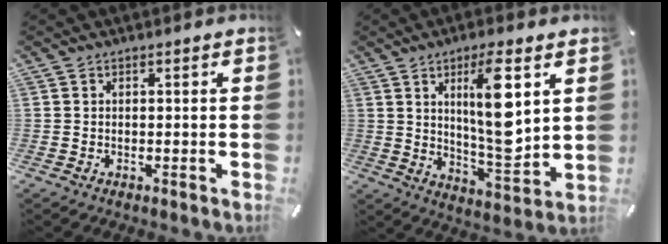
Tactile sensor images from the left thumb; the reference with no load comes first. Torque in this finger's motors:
{"motor_torque": [2.09, 2.92, 1.47, -1.30, 0.62]}